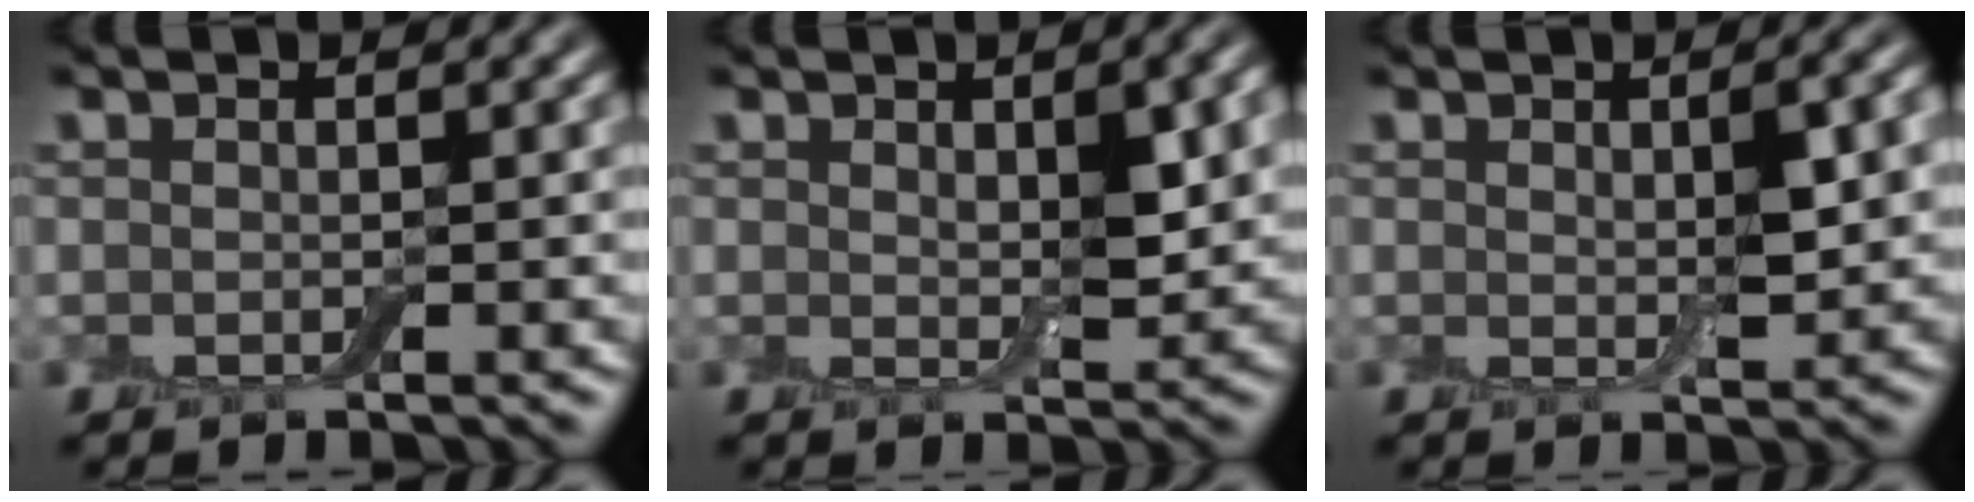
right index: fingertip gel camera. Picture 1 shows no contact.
{"total": 3.6, "force": [0.6, 1.6, 3.1], "torque": [-0.051, -0.006, 0.014]}
{"total": 3.2, "force": [0.5, 1.0, 3.0], "torque": [-0.049, -0.004, 0.009]}